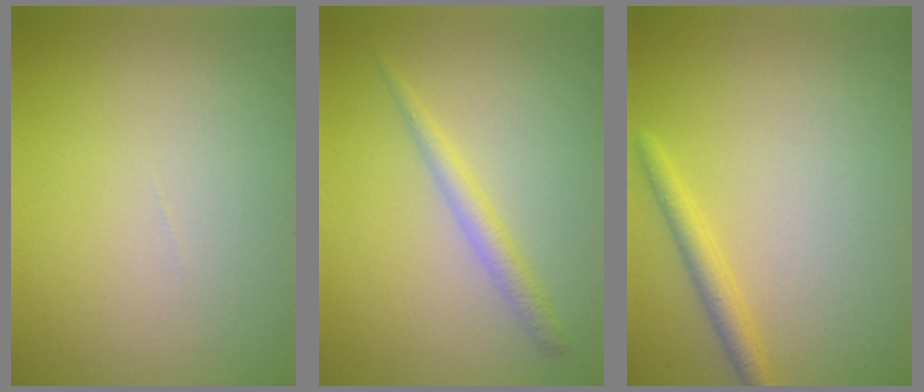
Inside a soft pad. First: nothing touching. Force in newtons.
{"total": 1.7, "press": 1.7, "slide": 0.1}
{"total": 1.9, "press": 1.9, "slide": 0.2}